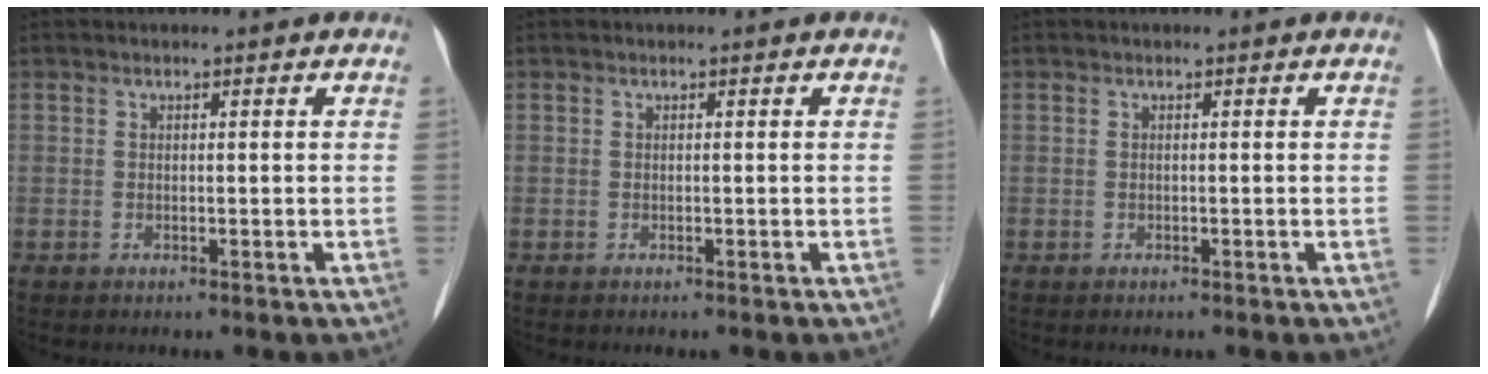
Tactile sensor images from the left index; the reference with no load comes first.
{"total": 0.0}
{"total": 0.0}